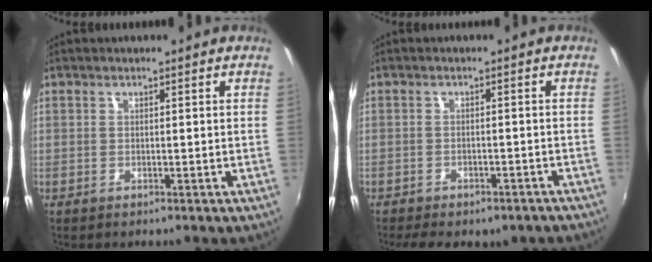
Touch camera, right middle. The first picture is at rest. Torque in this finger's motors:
{"motor_torque": [1.07, -1.07, 0.18, 0.08]}